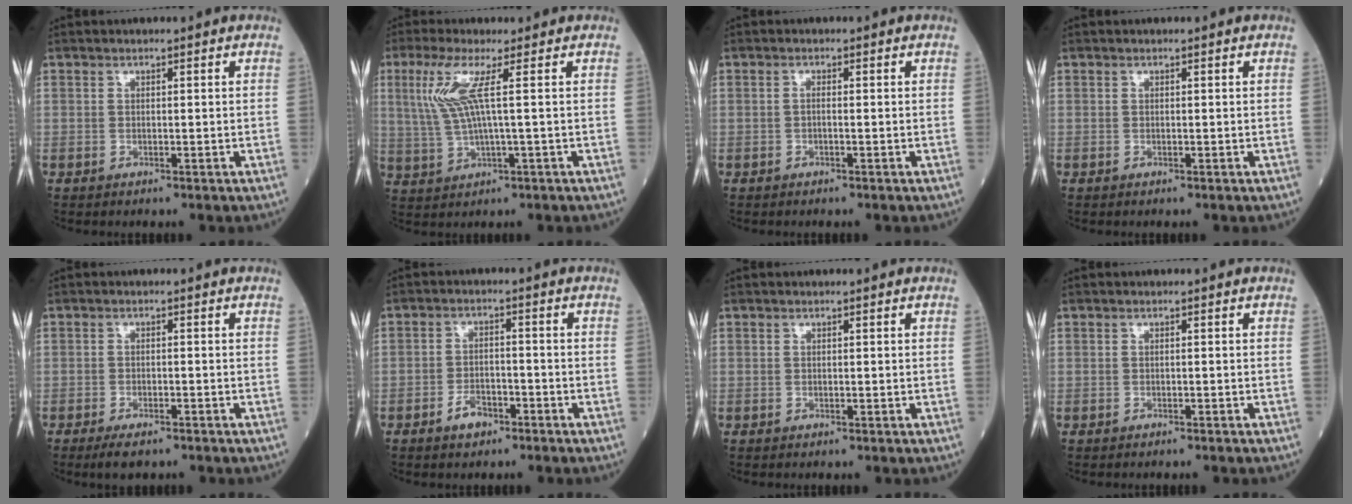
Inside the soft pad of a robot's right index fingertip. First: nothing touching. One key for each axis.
{"total": 6.5, "fx": 1.8, "fy": -0.2, "fz": 6.2, "tx": -0.148, "ty": 0.005, "tz": 0.039}
{"total": 0.7, "fx": -0.3, "fy": 0.1, "fz": 0.6, "tx": -0.011, "ty": 0.003, "tz": -0.008}
{"total": 0.0}
{"total": 3.6, "fx": -2.7, "fy": 1.0, "fz": 2.1, "tx": -0.038, "ty": -0.005, "tz": -0.043}
{"total": 3.6, "fx": -2.4, "fy": 1.8, "fz": 1.9, "tx": -0.034, "ty": 0.005, "tz": -0.040}
{"total": 0.0}
{"total": 1.1, "fx": -1.0, "fy": 0.1, "fz": 0.4, "tx": -0.008, "ty": -0.001, "tz": -0.013}